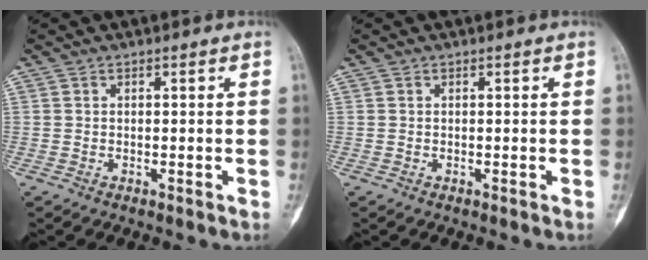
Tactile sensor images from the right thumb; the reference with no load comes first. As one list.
[{"total": 0.0}]